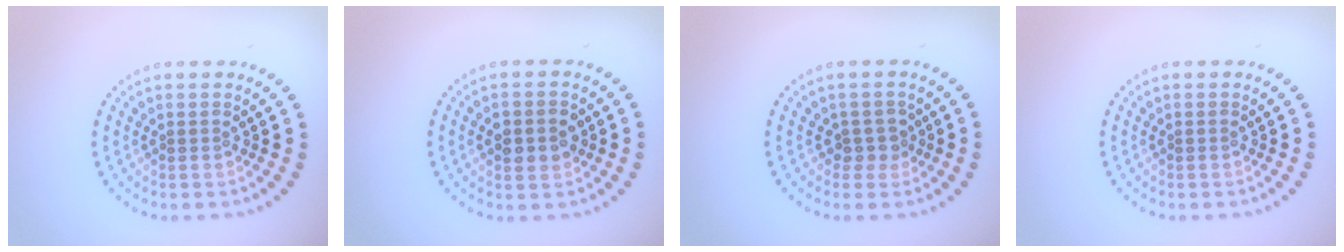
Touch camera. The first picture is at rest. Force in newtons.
{"total": 2.9, "press": 2.9, "slide": 0.1}
{"total": 1.7, "press": 1.4, "slide": 1.0}
{"total": 0.0}